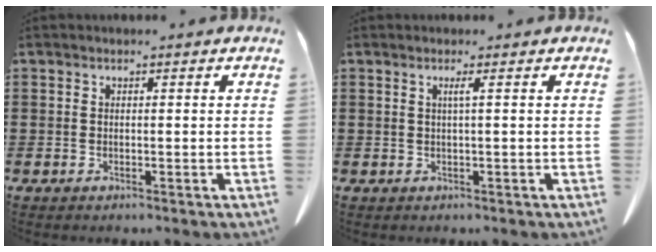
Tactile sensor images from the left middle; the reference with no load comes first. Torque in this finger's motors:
{"motor_torque": [0.49, 0.16, 0.17, 0.03]}